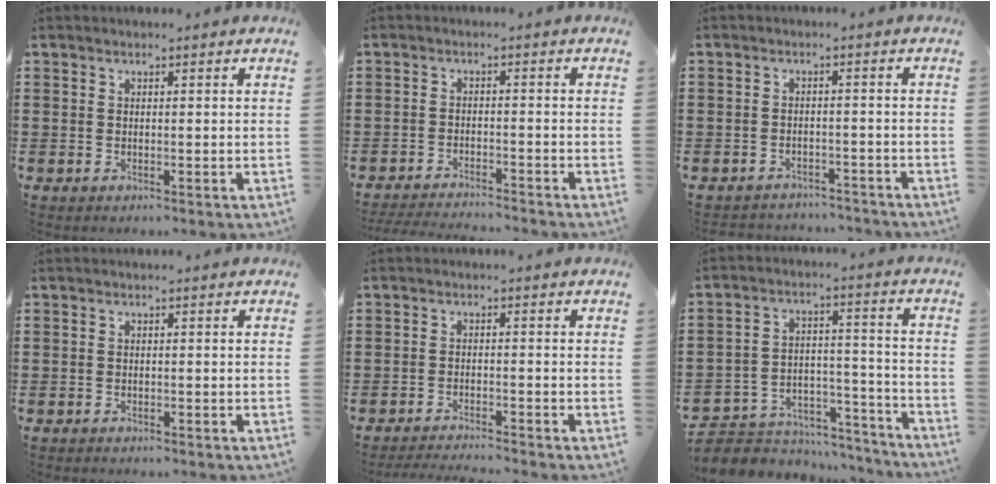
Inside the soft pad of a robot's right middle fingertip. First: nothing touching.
{"total": 3.0, "force": [-3.0, 0.0, 0.3], "torque": [-0.008, 0.000, -0.064]}
{"total": 2.7, "force": [-2.6, 0.6, -0.4], "torque": [0.000, 0.002, -0.059]}
{"total": 0.6, "force": [-0.6, 0.1, 0.0], "torque": [-0.002, -0.001, -0.013]}
{"total": 2.5, "force": [-2.5, -0.1, 0.4], "torque": [-0.008, 0.000, -0.050]}
{"total": 5.1, "force": [-4.5, 2.3, 0.3], "torque": [-0.010, 0.014, -0.092]}